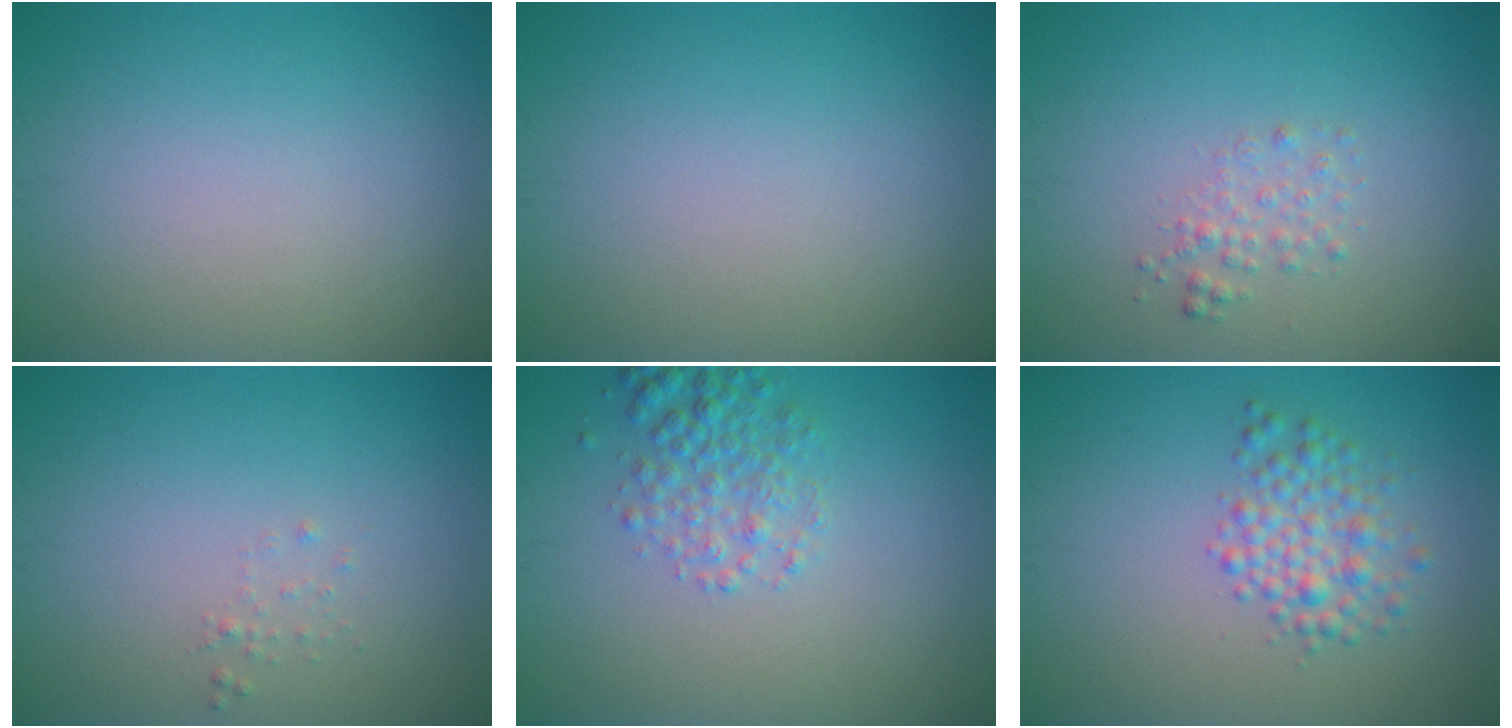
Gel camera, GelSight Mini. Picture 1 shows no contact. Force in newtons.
{"total": 0.0}
{"total": 1.4, "press": 1.4, "slide": 0.1}
{"total": 0.5, "press": 0.5, "slide": 0.1}
{"total": 2.9, "press": 2.9, "slide": 0.2}
{"total": 3.1, "press": 3.1, "slide": 0.0}